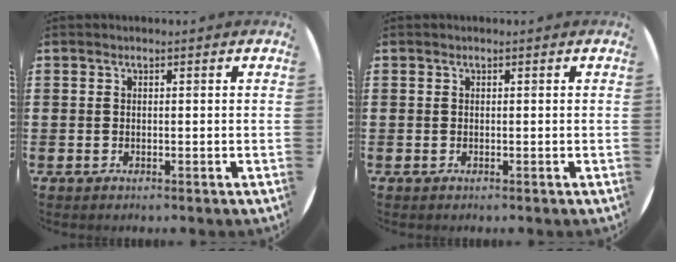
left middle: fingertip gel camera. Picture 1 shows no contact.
{"total": 0.0}